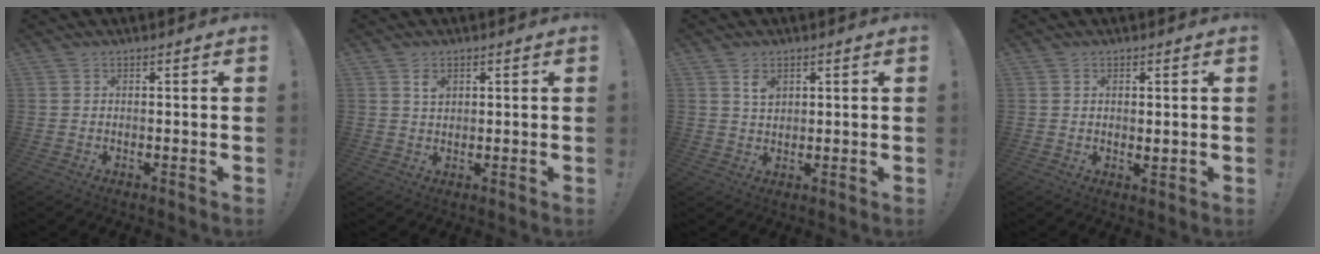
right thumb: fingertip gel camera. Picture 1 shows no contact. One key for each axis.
{"total": 2.6, "fx": 1.4, "fy": 1.7, "fz": 1.4, "tx": -0.008, "ty": -0.009, "tz": 0.020}
{"total": 4.0, "fx": 2.2, "fy": 2.7, "fz": 2.0, "tx": -0.013, "ty": -0.015, "tz": 0.035}
{"total": 1.4, "fx": 0.7, "fy": 0.9, "fz": 0.8, "tx": 0.000, "ty": -0.007, "tz": 0.010}